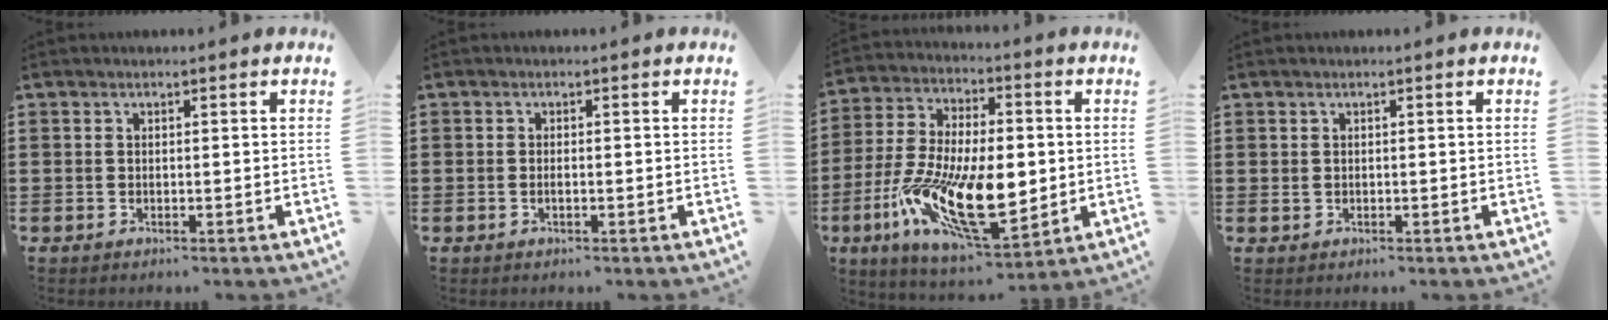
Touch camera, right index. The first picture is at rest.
{"total": 0.6, "force": [-0.2, 0.1, 0.6], "torque": [-0.012, -0.005, -0.003]}
{"total": 16.9, "force": [-3.6, 8.2, 14.3], "torque": [-0.311, -0.001, -0.060]}
{"total": 0.5, "force": [0.0, 0.4, 0.3], "torque": [-0.007, 0.002, -0.001]}